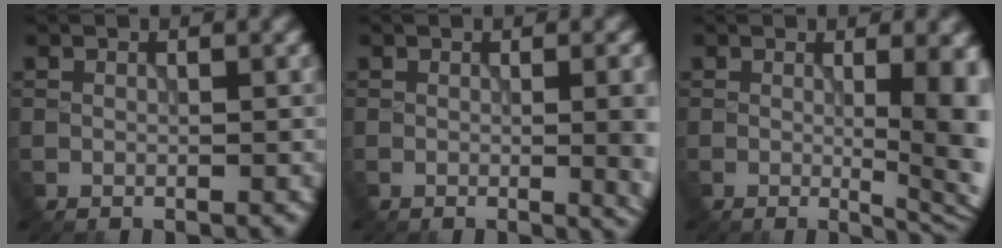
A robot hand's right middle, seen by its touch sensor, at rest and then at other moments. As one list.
[{"total": 4.2, "force": [-0.2, 1.1, 4.0], "torque": [-0.041, -0.008, -0.001]}, {"total": 7.2, "force": [0.3, 2.2, 6.9], "torque": [-0.067, -0.010, 0.008]}]